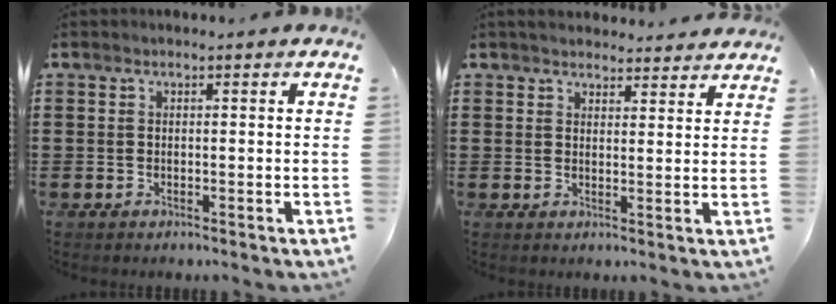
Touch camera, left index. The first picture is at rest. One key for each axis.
{"total": 2.8, "fx": 2.8, "fy": 0.6, "fz": 0.2, "tx": -0.004, "ty": -0.010, "tz": 0.051}